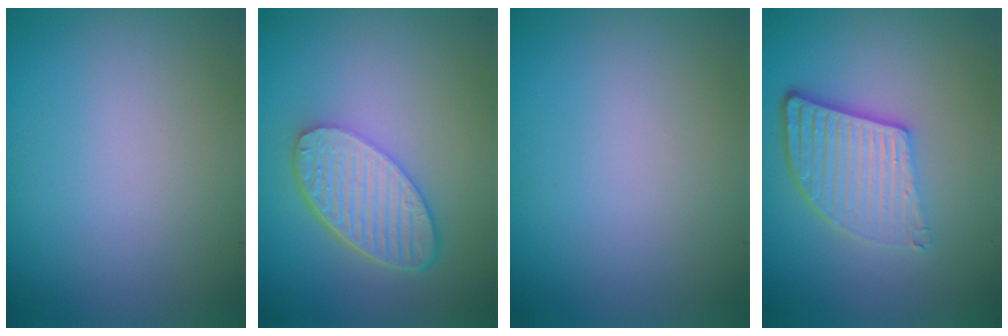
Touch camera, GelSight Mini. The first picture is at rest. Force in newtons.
{"total": 5.8, "press": 4.3, "slide": 3.9}
{"total": 0.0}
{"total": 5.0, "press": 3.6, "slide": 3.5}